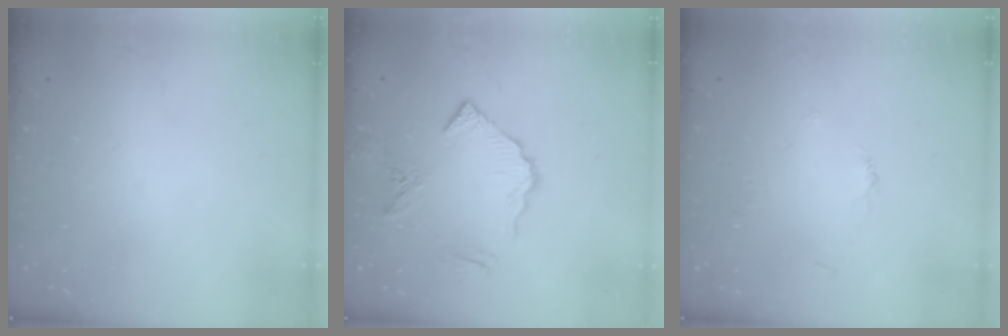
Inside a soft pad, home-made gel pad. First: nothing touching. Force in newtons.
{"total": 10.9, "press": 10.8, "slide": 1.3}
{"total": 2.5, "press": 2.5, "slide": 0.4}